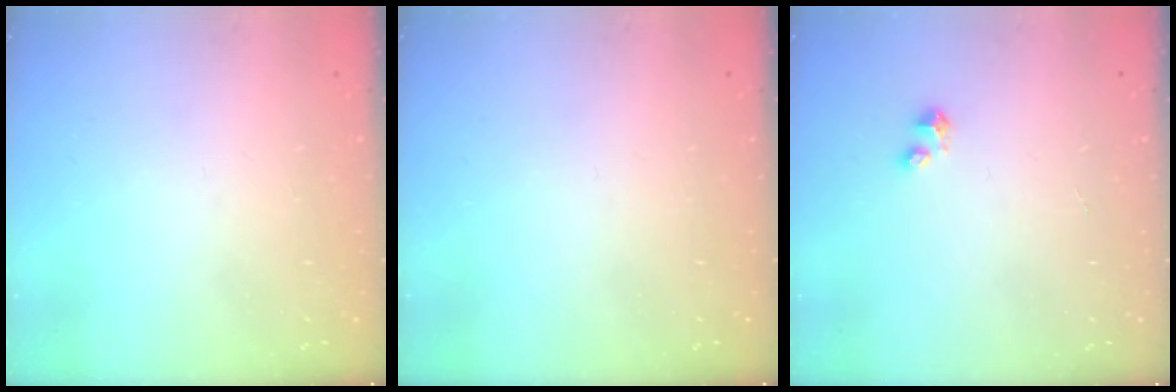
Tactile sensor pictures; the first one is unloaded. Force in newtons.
{"total": 0.0}
{"total": 2.4, "press": 2.4, "slide": 0.1}